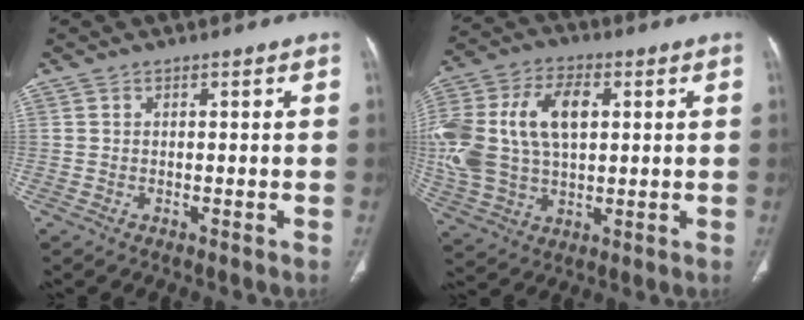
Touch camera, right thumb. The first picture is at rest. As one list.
[{"total": 22.5, "force": [3.7, 14.1, 17.1], "torque": [-0.392, 0.019, 0.073]}]